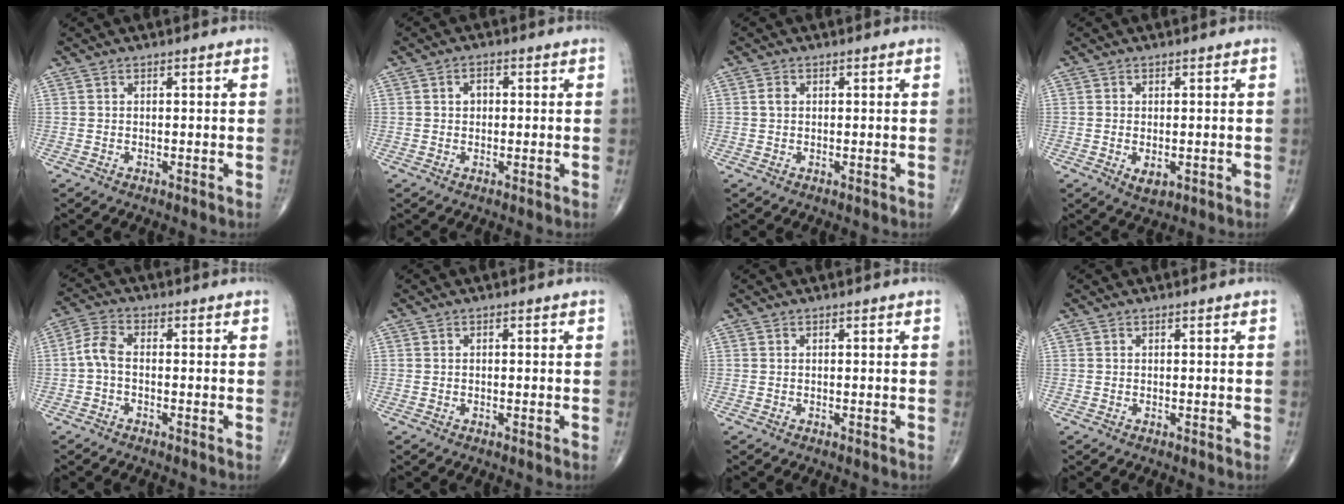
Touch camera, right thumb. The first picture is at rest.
{"total": 2.2, "force": [0.3, 1.7, 1.4], "torque": [-0.015, 0.008, 0.003]}
{"total": 1.3, "force": [0.2, 1.0, 0.8], "torque": [-0.014, 0.002, 0.003]}
{"total": 2.7, "force": [-0.6, 1.5, 2.2], "torque": [-0.034, -0.005, -0.005]}
{"total": 4.2, "force": [-0.9, 2.2, 3.5], "torque": [-0.075, 0.014, -0.027]}
{"total": 0.0}
{"total": 0.0}
{"total": 0.0}